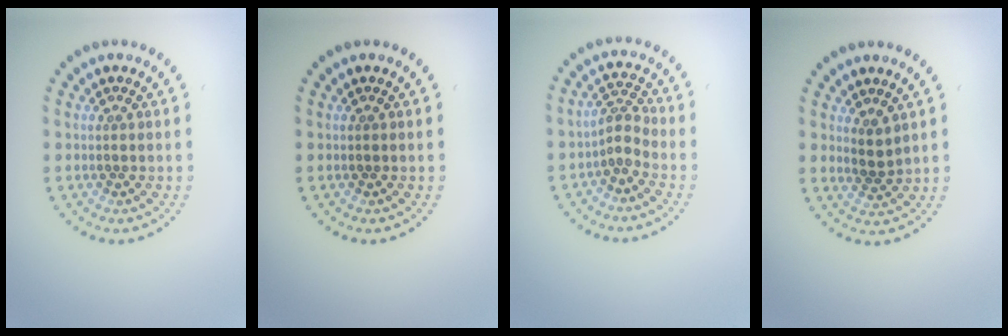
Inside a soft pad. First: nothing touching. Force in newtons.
{"total": 0.0}
{"total": 2.1, "press": 1.5, "slide": 1.5}
{"total": 1.7, "press": 1.4, "slide": 1.1}